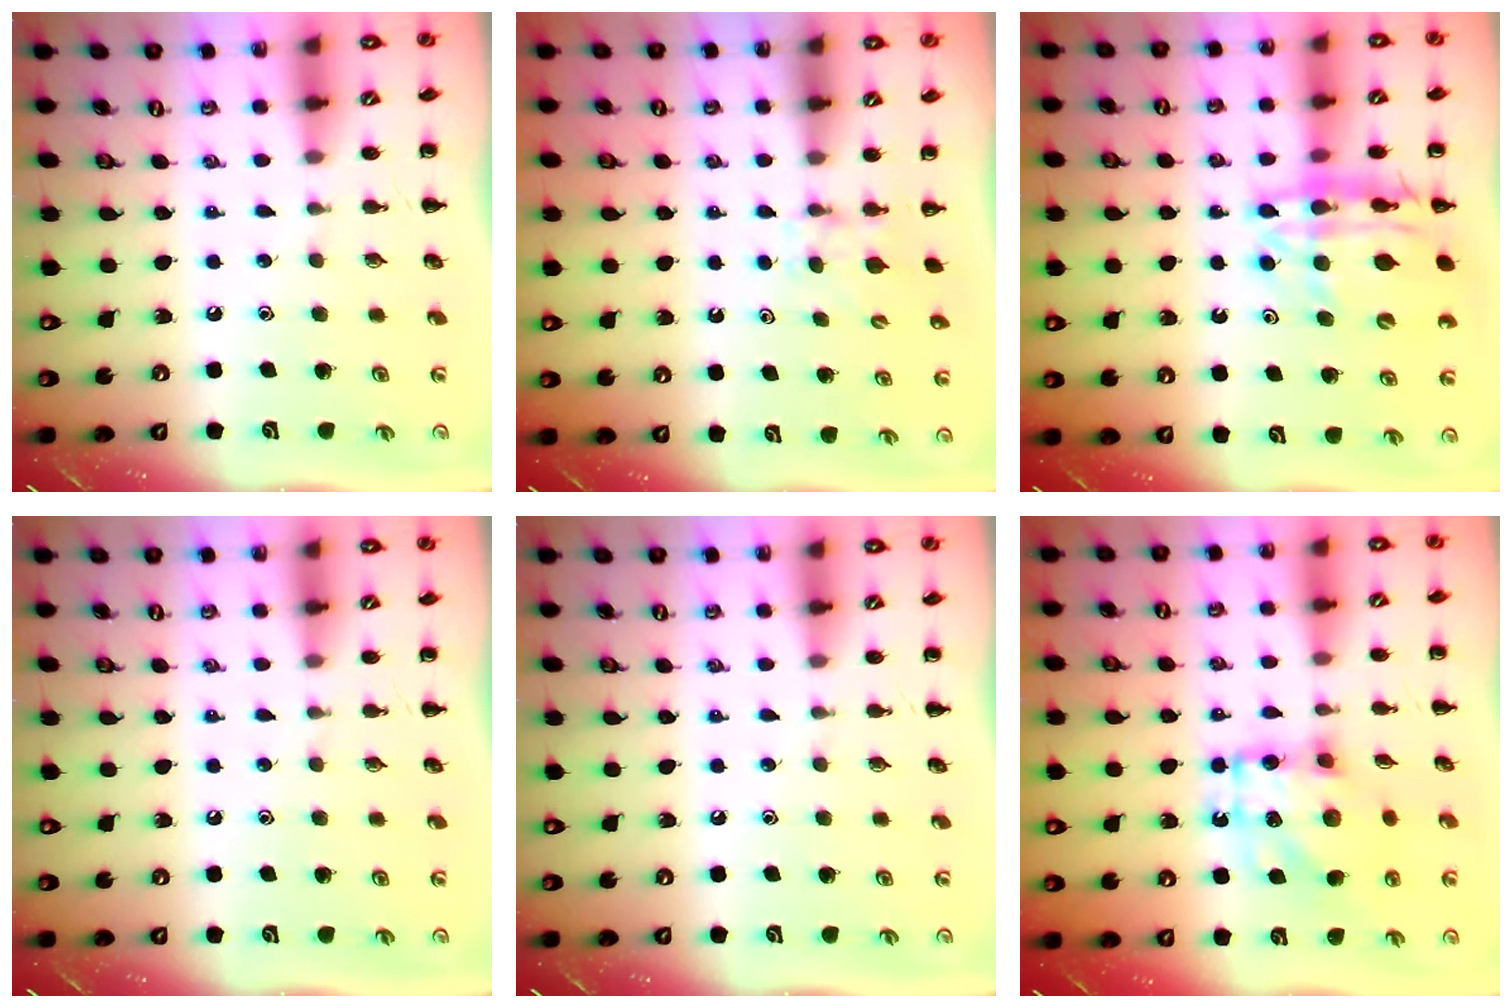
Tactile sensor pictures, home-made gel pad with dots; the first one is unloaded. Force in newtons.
{"total": 3.9, "press": 3.5, "slide": 1.5}
{"total": 16.8, "press": 16.4, "slide": 4.1}
{"total": 0.0}
{"total": 0.0}
{"total": 12.7, "press": 12.6, "slide": 1.5}